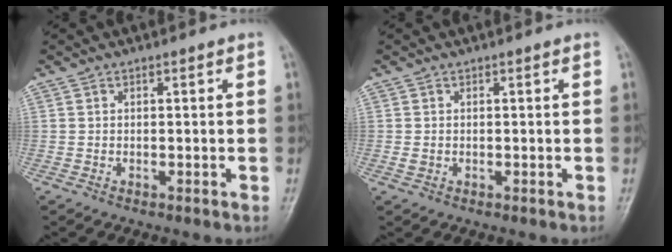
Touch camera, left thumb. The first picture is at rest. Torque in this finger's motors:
{"motor_torque": [-0.03, 0.08, 0.33, 0.05, 0.01]}